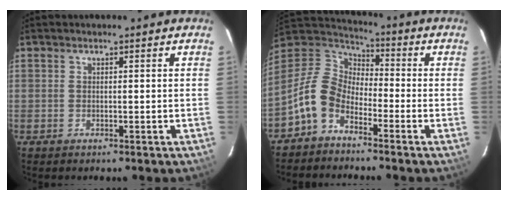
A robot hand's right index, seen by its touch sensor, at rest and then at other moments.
{"total": 10.1, "force": [-5.6, 6.3, 5.6], "torque": [-0.119, 0.021, -0.121]}